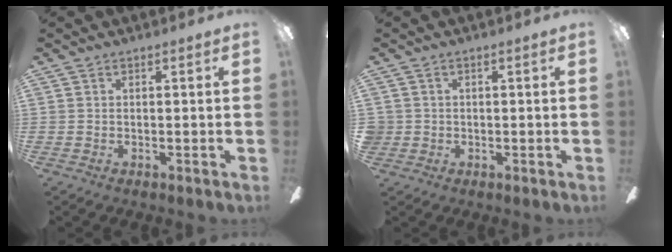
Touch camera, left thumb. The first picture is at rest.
{"total": 1.7, "force": [0.2, 1.7, 0.3], "torque": [-0.007, 0.004, 0.002]}